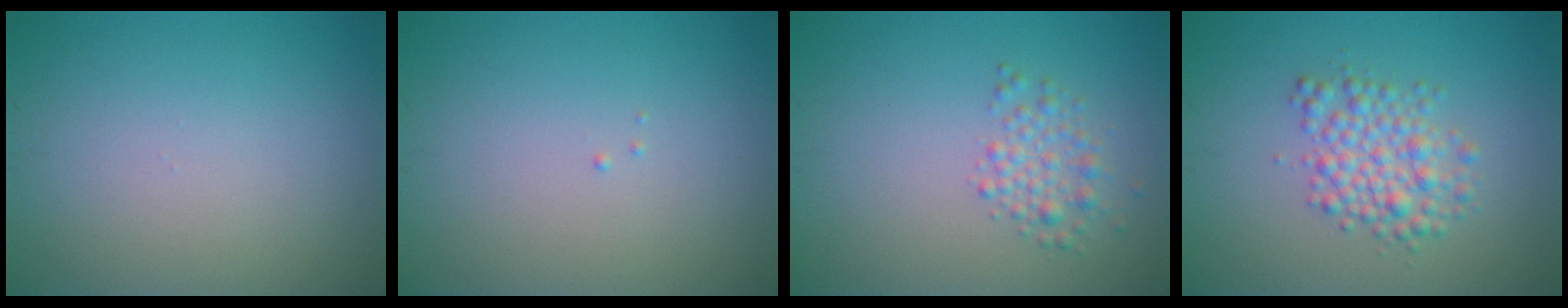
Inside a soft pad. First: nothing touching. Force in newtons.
{"total": 0.0}
{"total": 2.2, "press": 2.2, "slide": 0.1}
{"total": 3.6, "press": 3.6, "slide": 0.1}